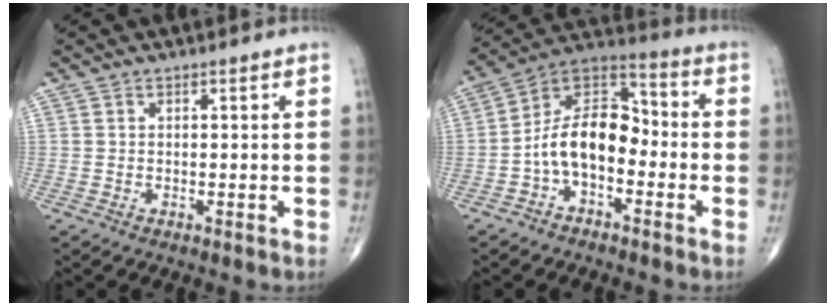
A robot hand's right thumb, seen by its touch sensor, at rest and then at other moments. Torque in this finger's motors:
{"motor_torque": [1.69, 1.68, 1.41, -0.34, 0.12]}